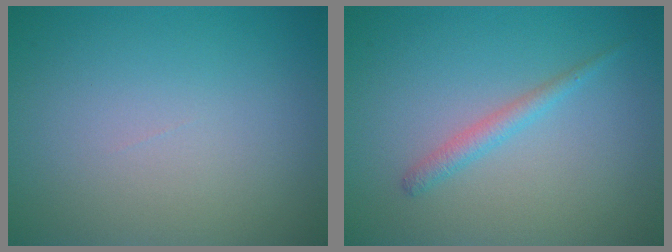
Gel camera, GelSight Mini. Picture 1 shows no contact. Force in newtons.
{"total": 1.5, "press": 1.5, "slide": 0.1}